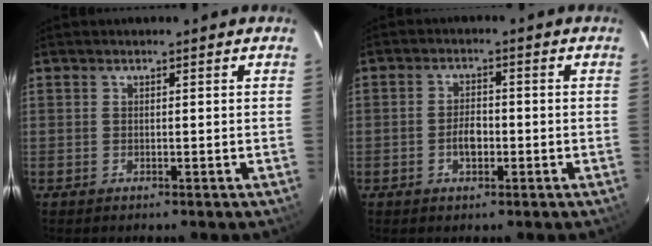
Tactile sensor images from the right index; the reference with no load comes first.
{"total": 3.7, "force": [-1.3, 2.2, 2.7], "torque": [-0.050, 0.005, -0.019]}